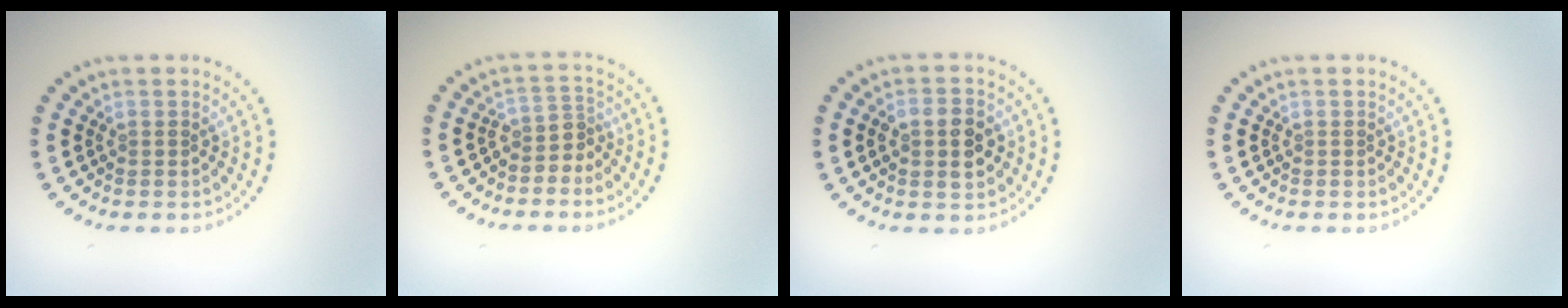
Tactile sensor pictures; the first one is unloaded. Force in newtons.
{"total": 2.2, "press": 1.6, "slide": 1.5}
{"total": 4.0, "press": 4.0, "slide": 0.3}
{"total": 0.0}